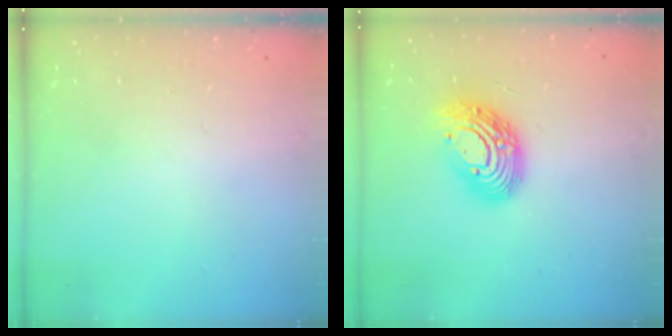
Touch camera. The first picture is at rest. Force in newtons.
{"total": 13.9, "press": 13.9, "slide": 0.9}